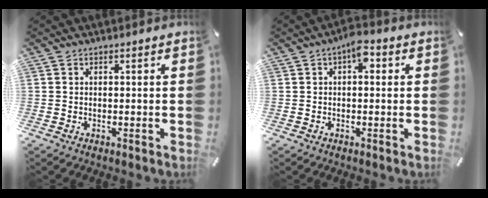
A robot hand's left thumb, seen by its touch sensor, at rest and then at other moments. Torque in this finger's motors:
{"motor_torque": [0.51, 0.41, 0.55, -0.32, 0.20]}